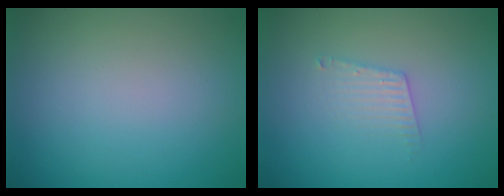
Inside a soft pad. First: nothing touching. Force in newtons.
{"total": 1.7, "press": 1.7, "slide": 0.0}